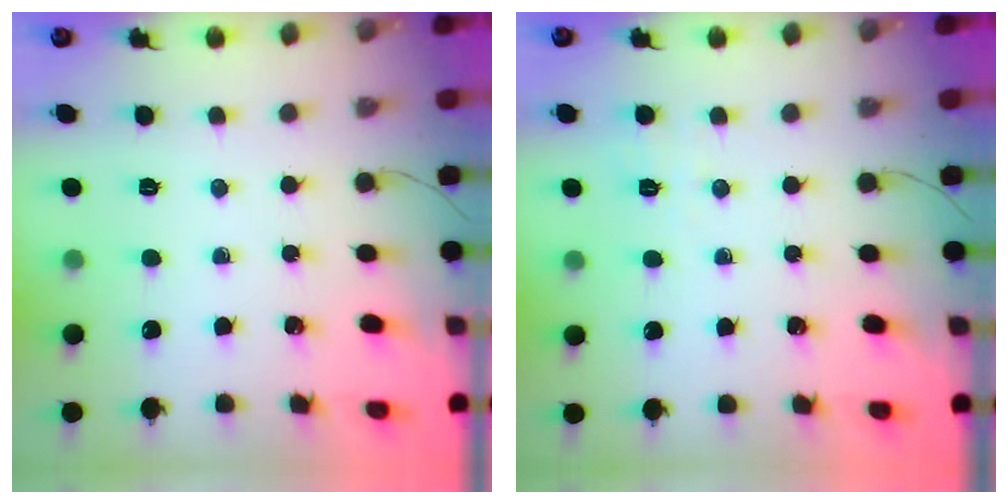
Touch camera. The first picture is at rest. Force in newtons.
{"total": 1.4, "press": 0.5, "slide": 1.3}